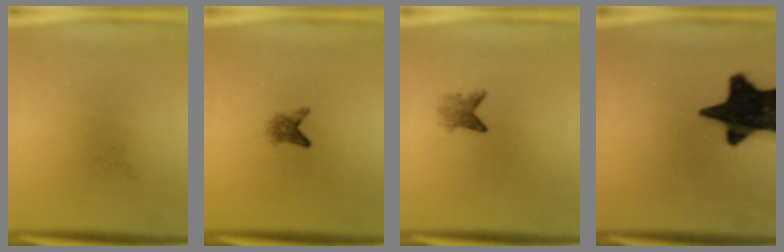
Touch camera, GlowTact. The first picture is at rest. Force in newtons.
{"total": 2.1}
{"total": 2.2}
{"total": 18.9}